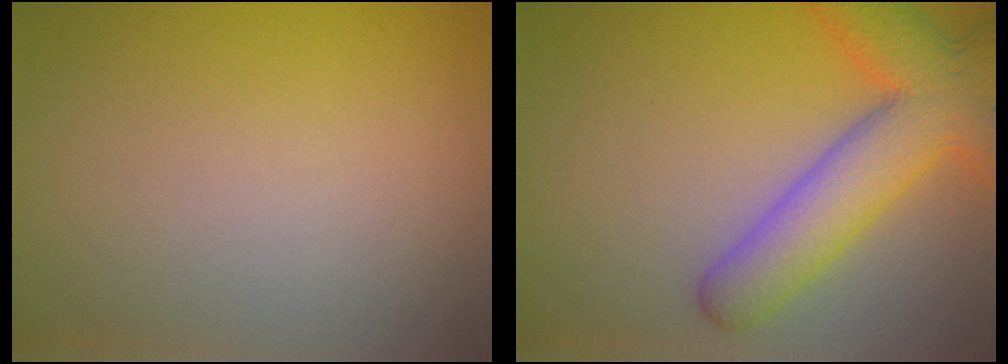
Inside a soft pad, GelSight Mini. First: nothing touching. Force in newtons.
{"total": 7.9, "press": 7.9, "slide": 0.4}